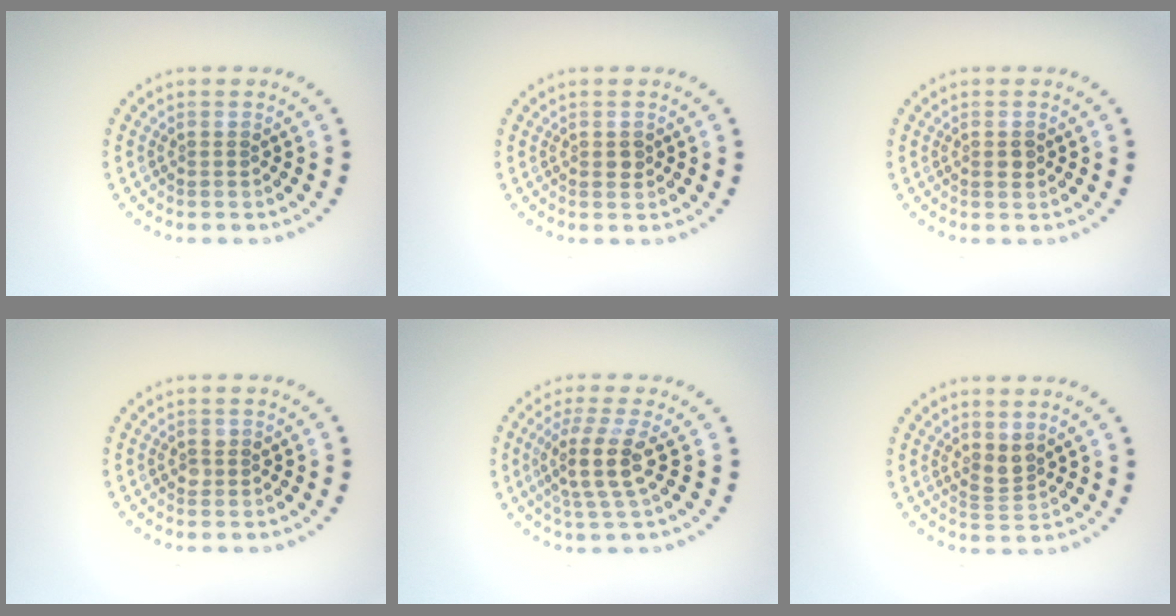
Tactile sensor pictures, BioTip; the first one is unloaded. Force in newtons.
{"total": 0.9, "press": 0.9, "slide": 0.0}
{"total": 1.0, "press": 1.0, "slide": 0.2}
{"total": 0.9, "press": 0.9, "slide": 0.3}
{"total": 3.6, "press": 2.9, "slide": 2.2}
{"total": 1.8, "press": 1.5, "slide": 1.1}